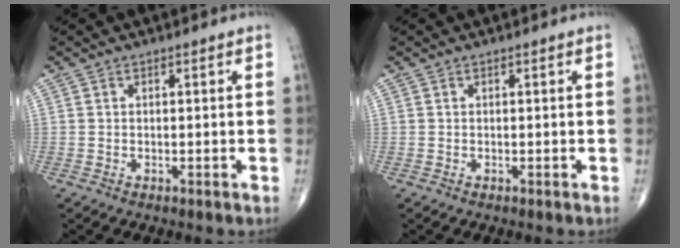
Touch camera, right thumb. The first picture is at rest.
{"total": 0.0}